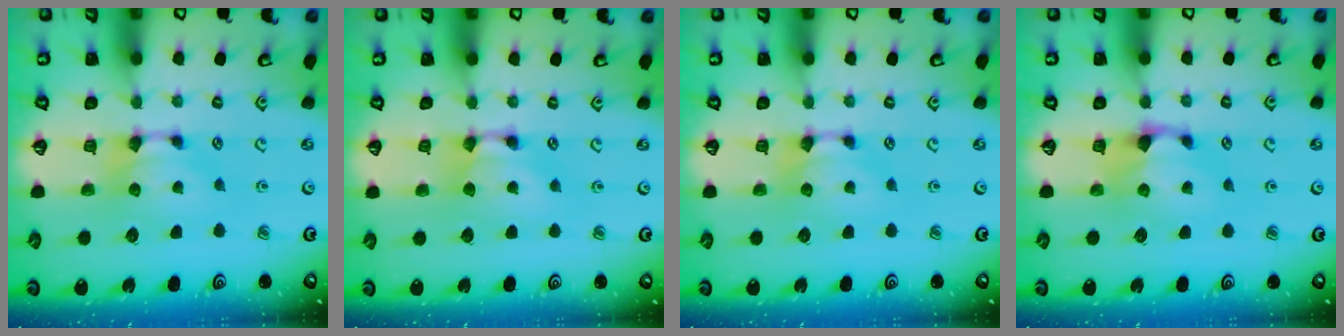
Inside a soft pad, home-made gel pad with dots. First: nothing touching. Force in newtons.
{"total": 1.7, "press": 1.7, "slide": 0.1}
{"total": 0.0}
{"total": 1.2, "press": 0.8, "slide": 0.9}